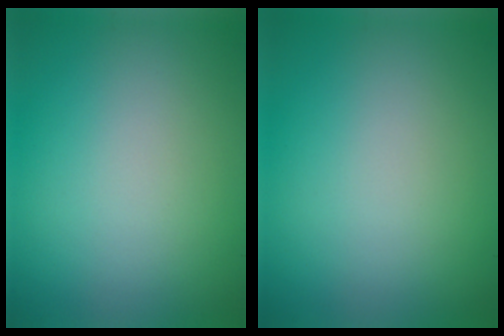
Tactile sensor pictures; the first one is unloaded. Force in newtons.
{"total": 0.0}